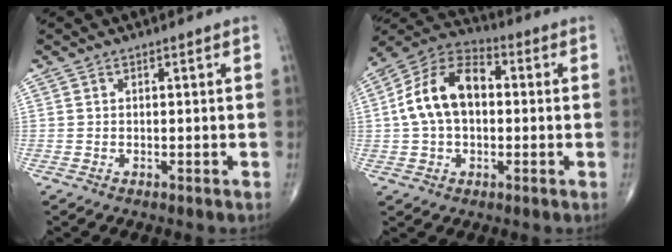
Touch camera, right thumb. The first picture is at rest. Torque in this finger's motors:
{"motor_torque": [1.09, 1.09, 0.73, -0.08, 0.46]}